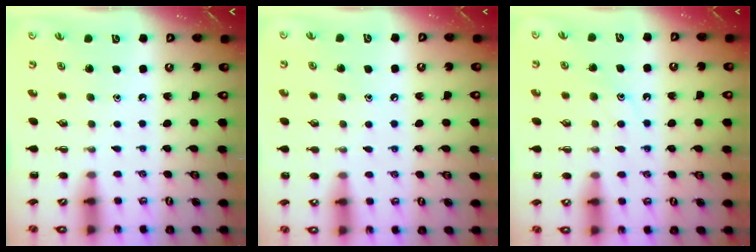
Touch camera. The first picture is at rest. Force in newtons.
{"total": 6.2, "press": 5.9, "slide": 1.9}
{"total": 10.7, "press": 10.6, "slide": 1.4}